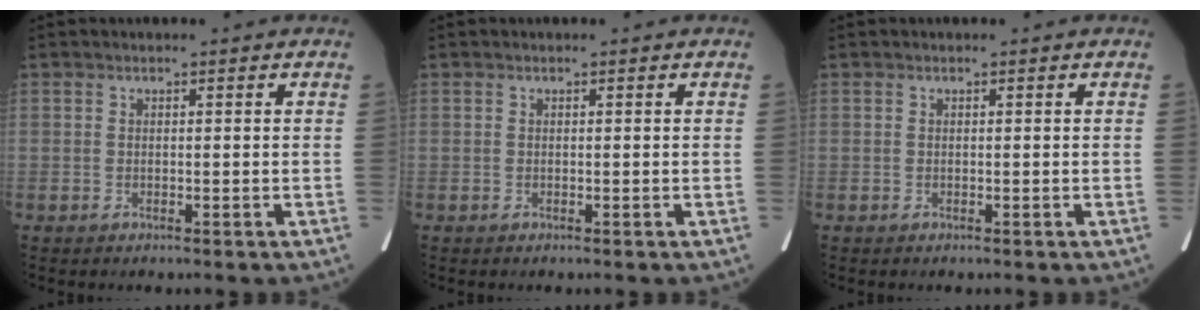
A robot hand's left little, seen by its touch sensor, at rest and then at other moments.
{"total": 0.0}
{"total": 0.0}